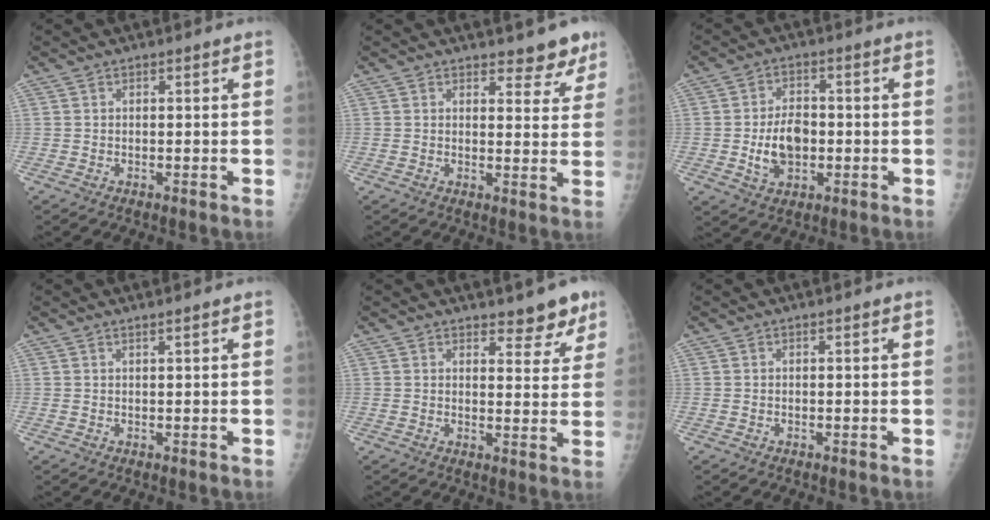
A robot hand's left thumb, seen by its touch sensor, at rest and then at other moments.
{"total": 5.3, "force": [4.6, 2.2, 1.6], "torque": [0.015, -0.029, 0.049]}
{"total": 7.7, "force": [-1.2, 5.3, 5.4], "torque": [-0.077, 0.006, -0.017]}
{"total": 0.7, "force": [0.6, -0.4, 0.2], "torque": [-0.009, -0.004, 0.014]}
{"total": 5.5, "force": [4.5, 2.2, 2.1], "torque": [0.008, -0.030, 0.054]}
{"total": 0.0}